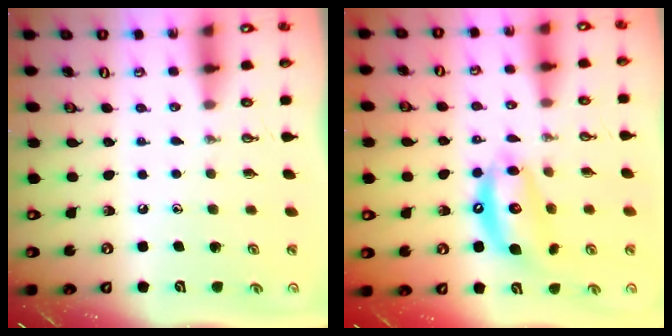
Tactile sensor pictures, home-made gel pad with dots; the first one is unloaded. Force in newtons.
{"total": 10.7, "press": 10.7, "slide": 0.9}